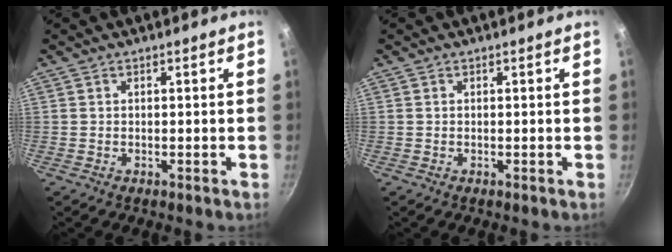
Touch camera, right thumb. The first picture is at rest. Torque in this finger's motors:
{"motor_torque": [-0.09, 0.33, 0.40, -0.20, -0.02]}